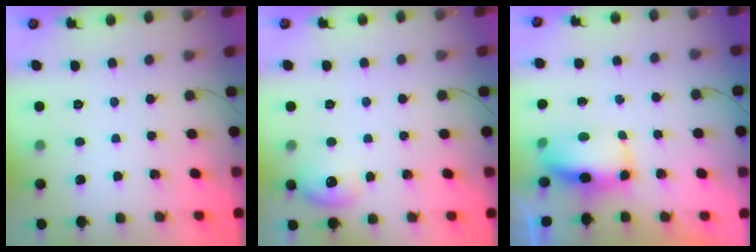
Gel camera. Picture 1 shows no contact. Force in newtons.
{"total": 7.7, "press": 7.6, "slide": 1.4}
{"total": 14.3, "press": 9.5, "slide": 10.7}